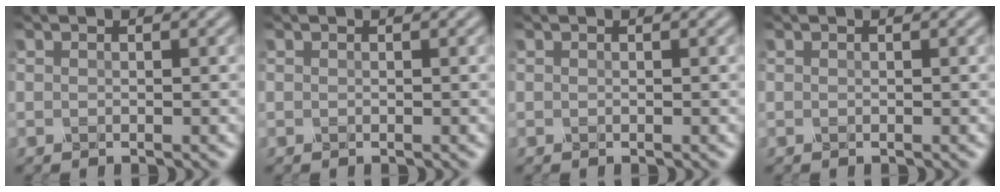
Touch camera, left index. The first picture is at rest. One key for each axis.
{"total": 0.0}
{"total": 0.0}
{"total": 0.0}